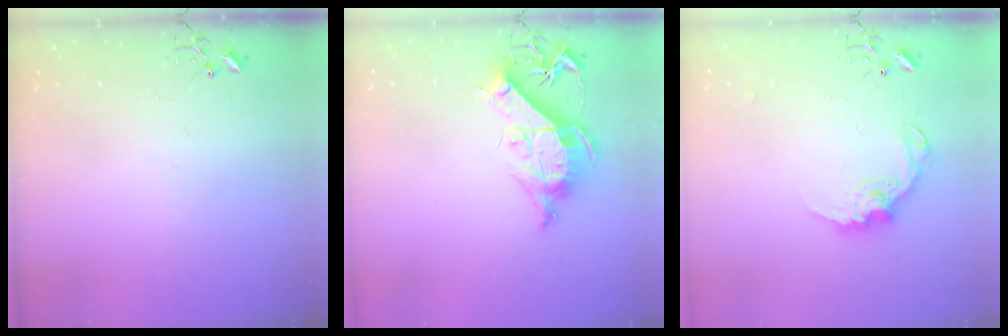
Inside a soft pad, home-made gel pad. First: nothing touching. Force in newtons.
{"total": 12.9, "press": 12.9, "slide": 1.5}
{"total": 12.2, "press": 12.2, "slide": 0.5}